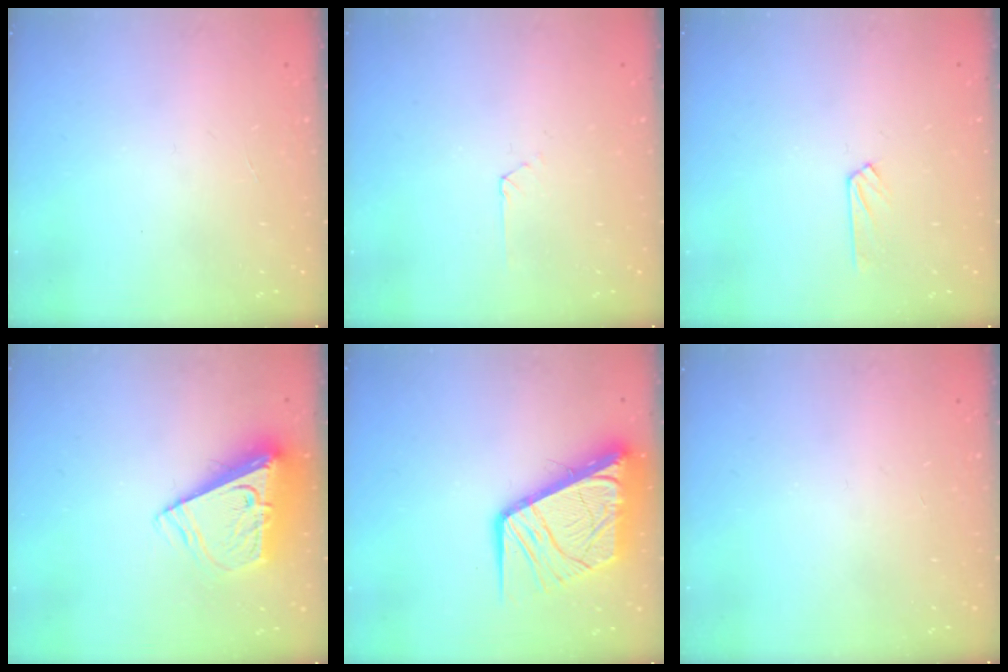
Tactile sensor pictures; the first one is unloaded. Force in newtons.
{"total": 1.5, "press": 1.4, "slide": 0.2}
{"total": 4.9, "press": 4.8, "slide": 0.6}
{"total": 9.4, "press": 9.4, "slide": 1.2}
{"total": 15.8, "press": 15.7, "slide": 1.8}
{"total": 0.0}